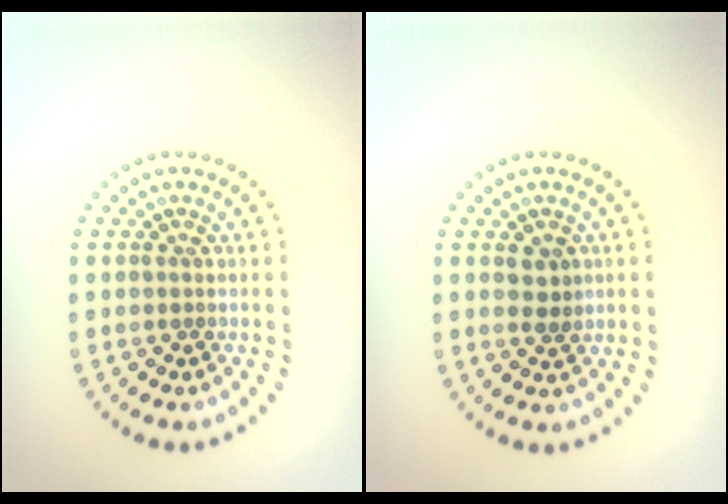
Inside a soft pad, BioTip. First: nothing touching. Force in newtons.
{"total": 1.8, "press": 1.8, "slide": 0.5}